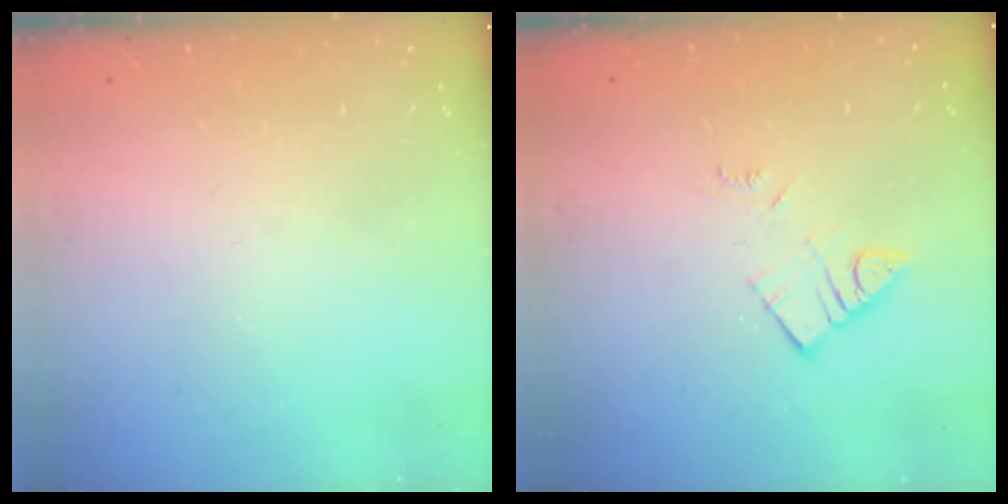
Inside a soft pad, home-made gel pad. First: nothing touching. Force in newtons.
{"total": 5.0, "press": 5.0, "slide": 0.2}